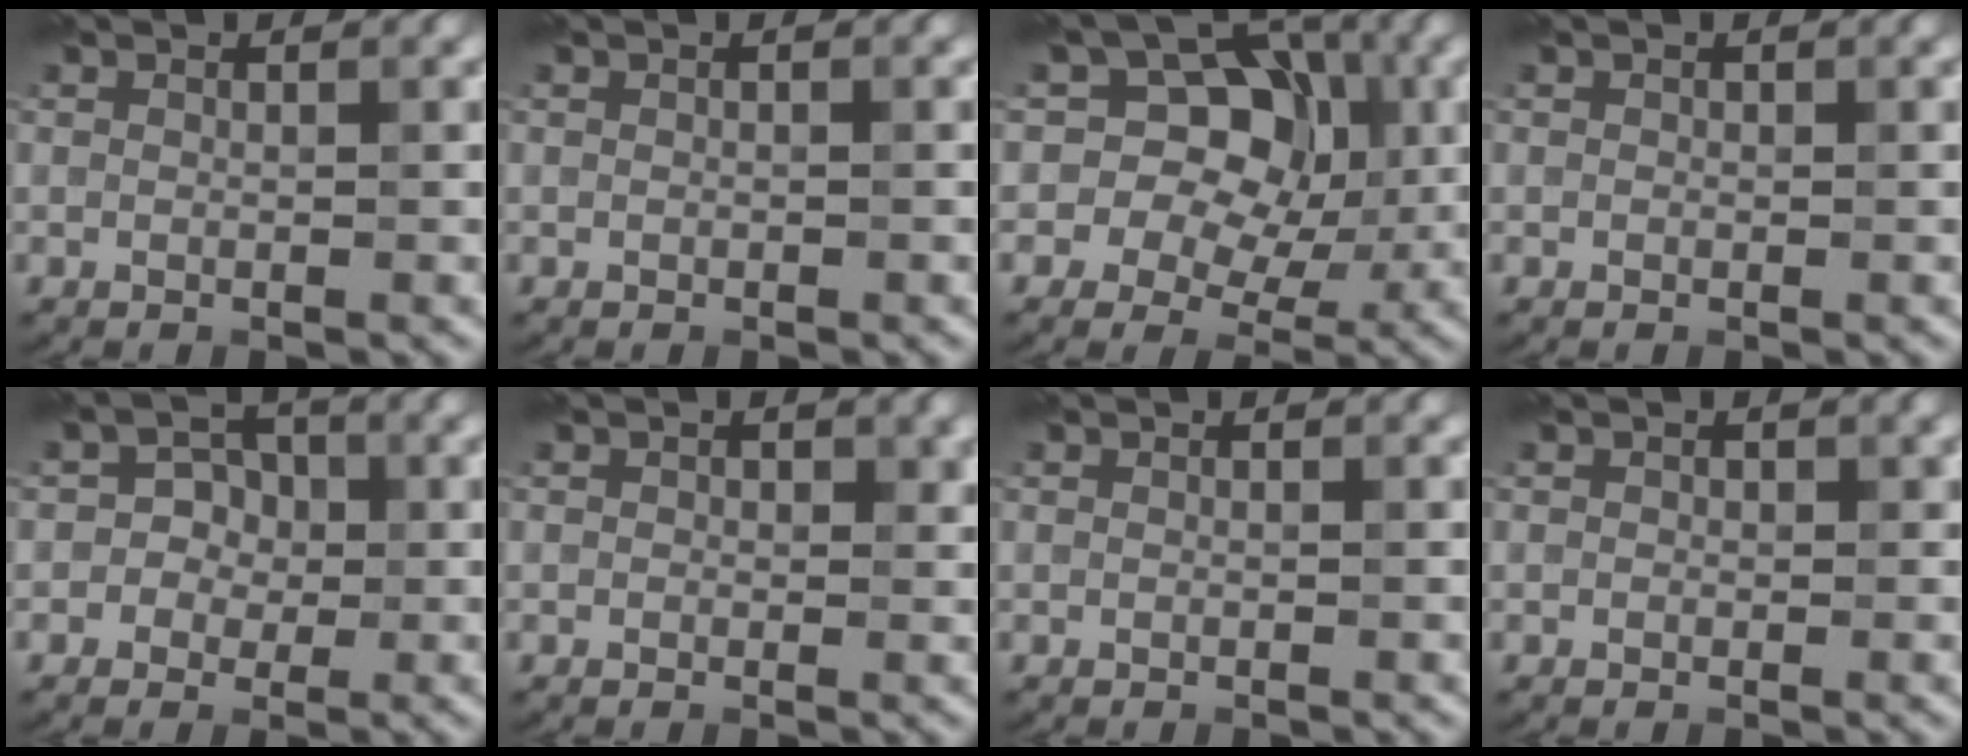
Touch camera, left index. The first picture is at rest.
{"total": 0.0}
{"total": 10.2, "force": [1.8, 8.6, 5.1], "torque": [-0.046, 0.048, -0.018]}
{"total": 0.0}
{"total": 2.6, "force": [-0.3, 2.4, 0.8], "torque": [0.010, 0.009, -0.020]}
{"total": 1.5, "force": [0.3, 1.2, 0.9], "torque": [-0.005, 0.002, 0.004]}
{"total": 0.0}
{"total": 0.8, "force": [0.1, 0.7, 0.4], "torque": [0.001, 0.003, 0.000]}